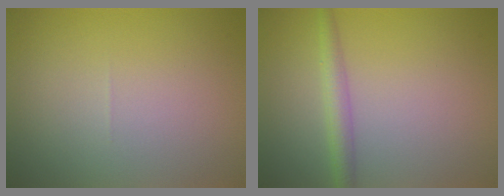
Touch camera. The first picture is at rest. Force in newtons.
{"total": 2.3, "press": 2.3, "slide": 0.1}